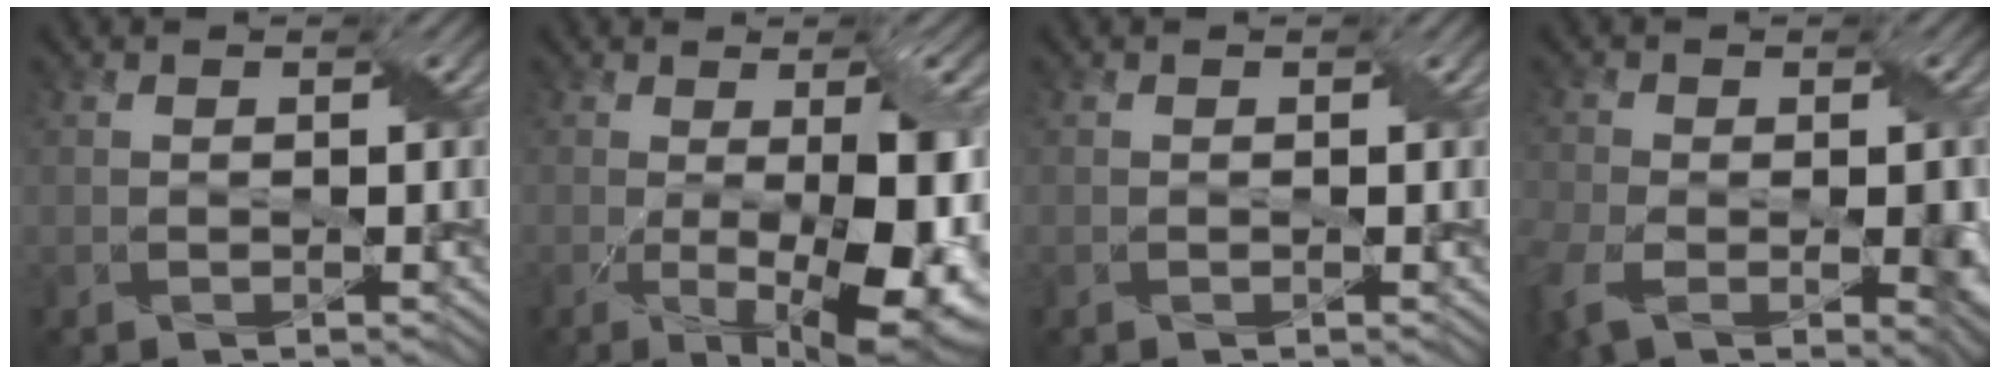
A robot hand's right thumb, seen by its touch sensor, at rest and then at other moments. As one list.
[{"total": 12.4, "force": [-1.7, 4.1, 11.6], "torque": [-0.167, -0.021, -0.011]}, {"total": 0.0}, {"total": 8.3, "force": [-2.9, 4.7, 6.3], "torque": [-0.136, -0.024, -0.048]}]